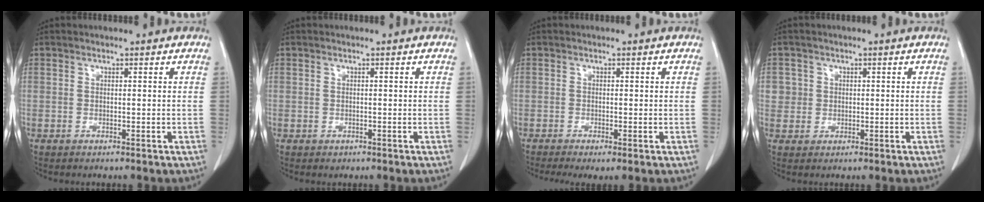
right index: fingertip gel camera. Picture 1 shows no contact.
{"total": 0.6, "force": [-0.2, 0.5, 0.0], "torque": [-0.003, 0.003, -0.001]}
{"total": 3.2, "force": [-1.8, 0.8, 2.5], "torque": [-0.045, -0.012, -0.031]}
{"total": 2.8, "force": [0.5, 2.7, 0.0], "torque": [0.018, 0.004, 0.007]}